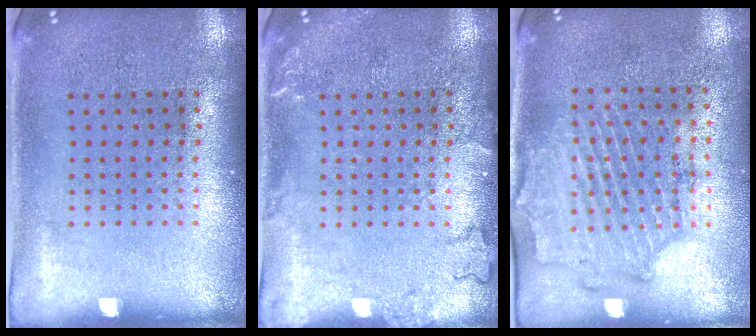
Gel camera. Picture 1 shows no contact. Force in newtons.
{"total": 1.7, "press": 1.6, "slide": 0.3}
{"total": 1.7, "press": 1.5, "slide": 0.8}